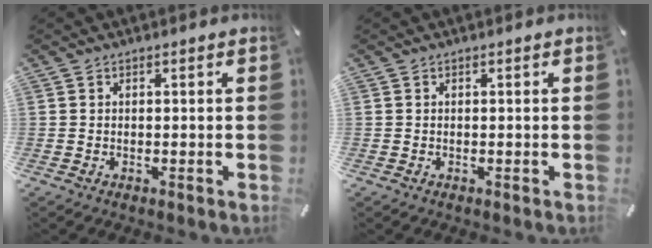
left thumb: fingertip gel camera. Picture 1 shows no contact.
{"total": 0.0}